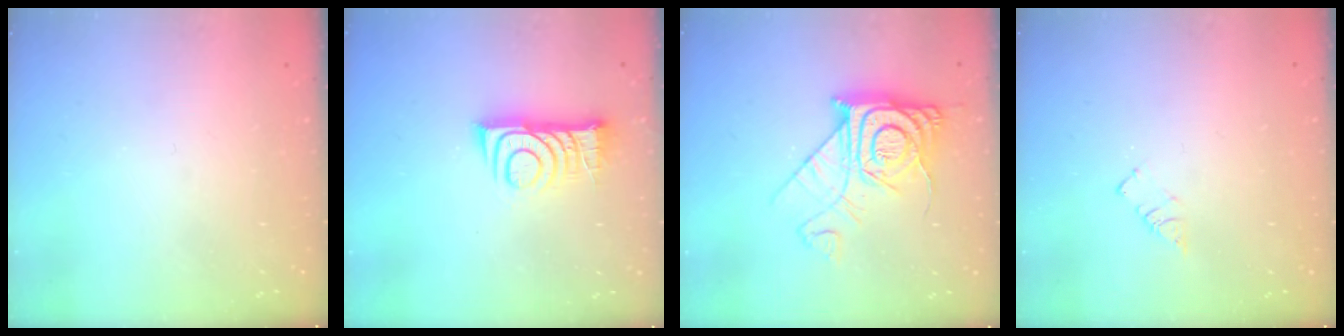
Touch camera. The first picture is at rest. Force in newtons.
{"total": 10.8, "press": 10.8, "slide": 0.9}
{"total": 15.1, "press": 15.0, "slide": 1.4}
{"total": 2.6, "press": 2.6, "slide": 0.3}